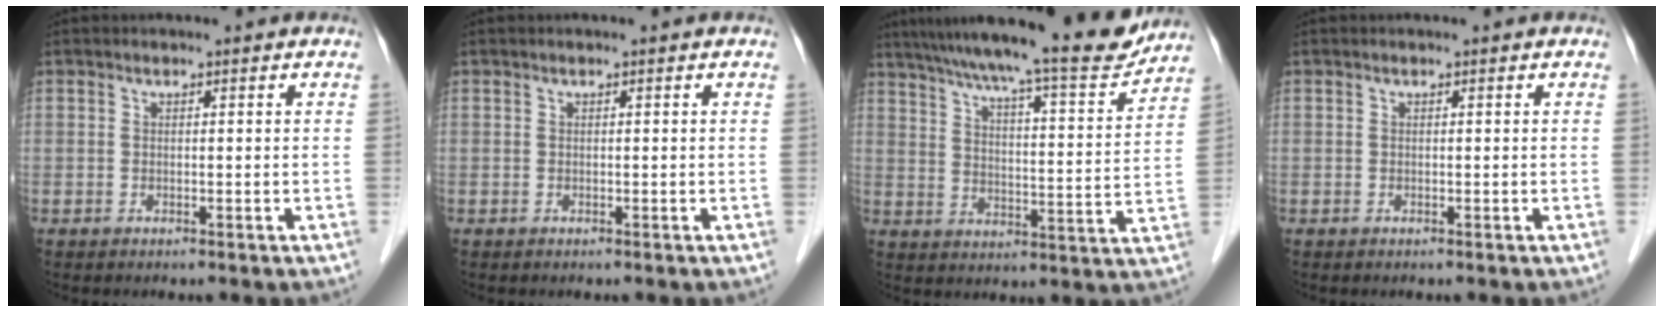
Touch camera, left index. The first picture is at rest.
{"total": 0.0}
{"total": 20.4, "force": [18.0, 1.2, 9.6], "torque": [-0.155, -0.015, 0.251]}
{"total": 0.0}